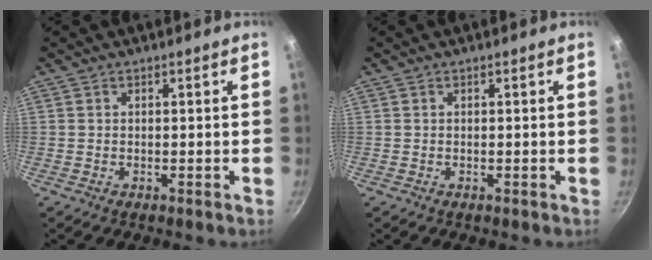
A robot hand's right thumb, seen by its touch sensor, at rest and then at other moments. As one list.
[{"total": 0.0}]